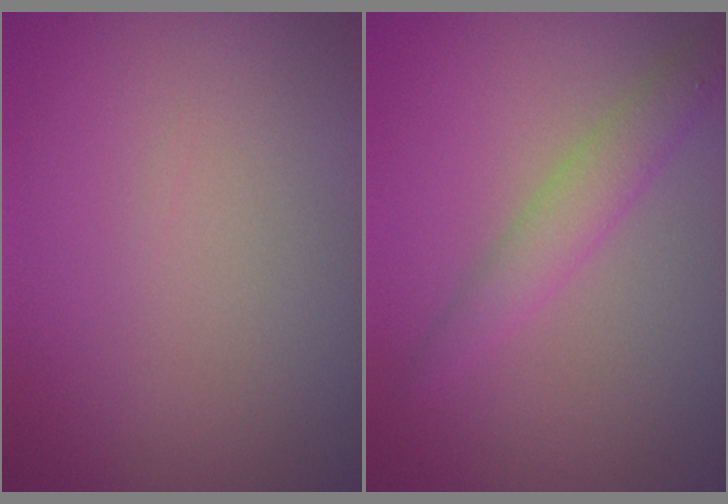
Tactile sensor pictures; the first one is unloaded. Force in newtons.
{"total": 2.5, "press": 2.5, "slide": 0.1}